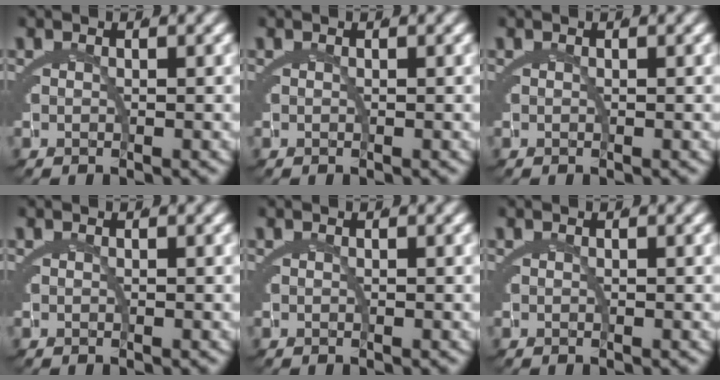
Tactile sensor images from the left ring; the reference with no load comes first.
{"total": 0.0}
{"total": 0.0}
{"total": 0.0}
{"total": 0.0}
{"total": 0.0}